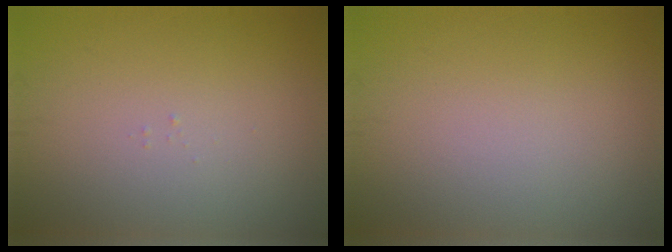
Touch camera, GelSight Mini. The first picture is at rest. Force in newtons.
{"total": 0.0}